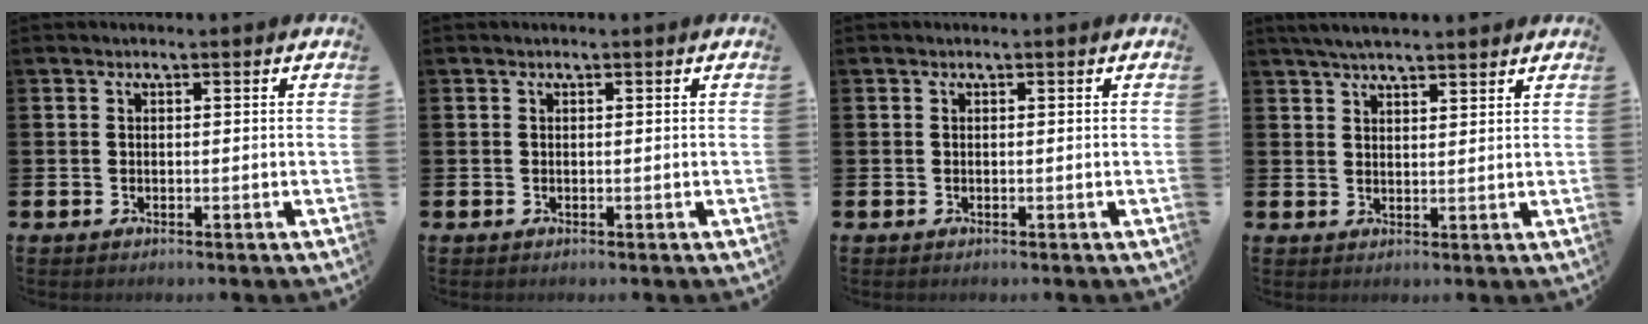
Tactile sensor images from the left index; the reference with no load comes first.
{"total": 0.0}
{"total": 0.0}
{"total": 4.2, "force": [4.0, 0.6, 1.4], "torque": [-0.029, -0.009, 0.071]}